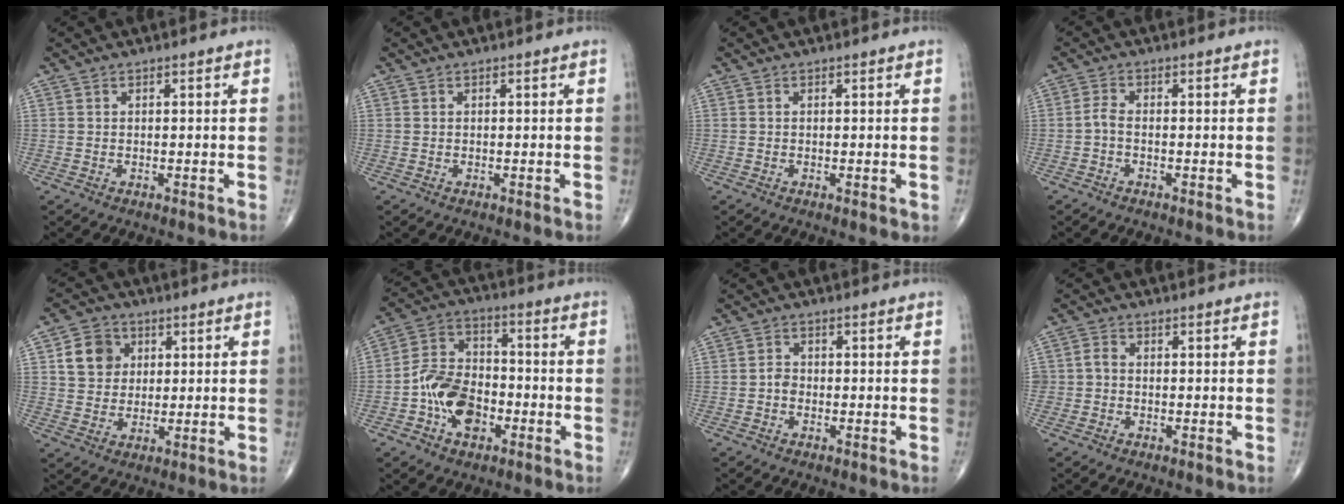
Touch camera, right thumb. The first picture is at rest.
{"total": 0.0}
{"total": 1.1, "force": [-0.2, 0.4, 1.0], "torque": [-0.017, -0.004, -0.004]}
{"total": 1.8, "force": [-0.8, 0.7, 1.5], "torque": [-0.032, 0.005, -0.022]}
{"total": 7.8, "force": [2.3, 6.7, 3.3], "torque": [-0.031, -0.003, 0.039]}
{"total": 12.2, "force": [-4.0, 8.2, 8.1], "torque": [-0.121, 0.037, -0.079]}
{"total": 1.7, "force": [-0.6, 1.4, 0.9], "torque": [-0.007, 0.006, -0.017]}
{"total": 2.0, "force": [-0.6, 1.7, 0.9], "torque": [-0.008, 0.006, -0.016]}